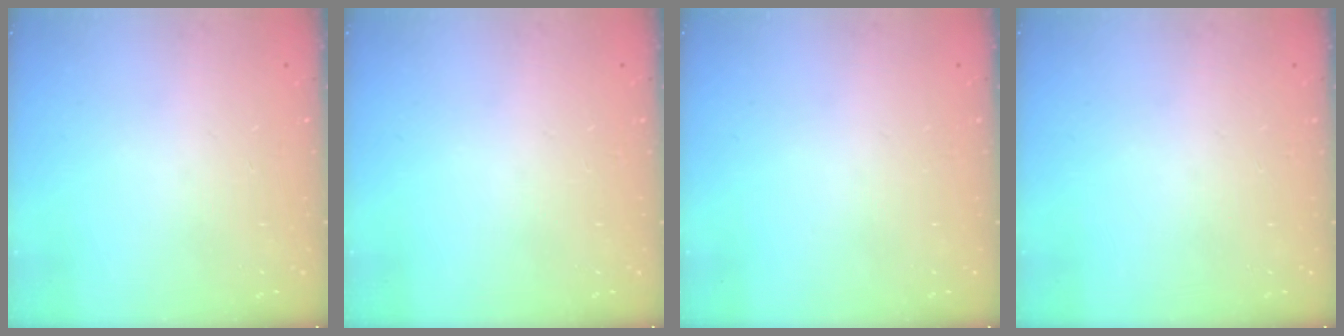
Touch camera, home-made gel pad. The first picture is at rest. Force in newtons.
{"total": 0.0}
{"total": 0.0}
{"total": 0.0}